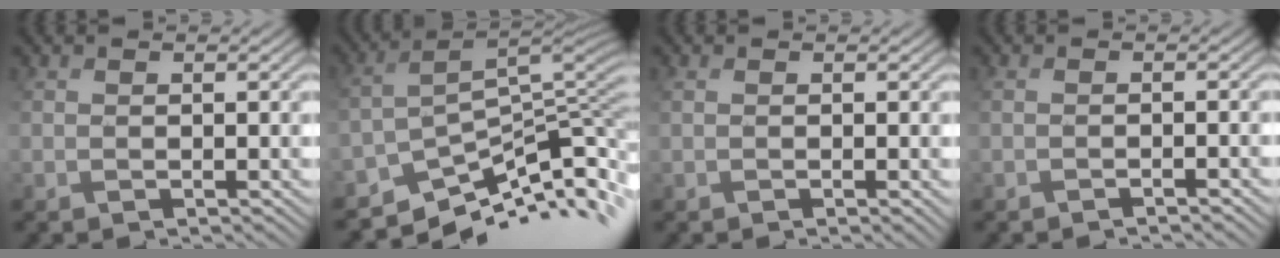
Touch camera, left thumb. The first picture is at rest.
{"total": 9.7, "force": [-7.4, 2.9, 5.5], "torque": [-0.100, 0.017, -0.130]}
{"total": 0.8, "force": [0.0, -0.1, 0.8], "torque": [-0.009, 0.005, -0.001]}
{"total": 1.1, "force": [-0.9, -0.4, 0.4], "torque": [0.001, 0.010, -0.021]}